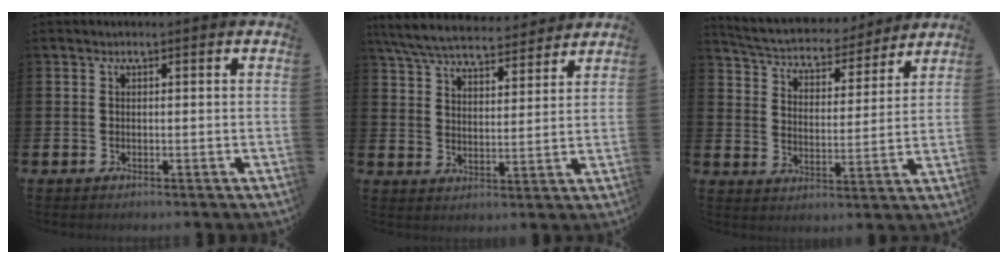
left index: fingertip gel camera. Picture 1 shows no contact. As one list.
[{"total": 7.2, "force": [6.8, 1.5, 1.9], "torque": [-0.064, -0.034, 0.121]}, {"total": 5.6, "force": [5.2, 1.5, 1.0], "torque": [-0.050, -0.044, 0.087]}]